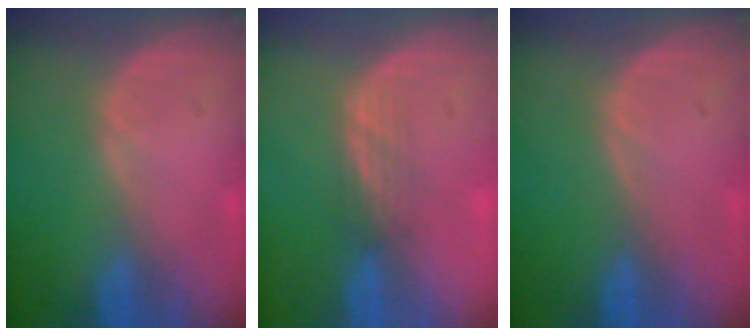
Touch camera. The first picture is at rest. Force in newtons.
{"total": 2.1, "press": 2.1, "slide": 0.3}
{"total": 0.0}